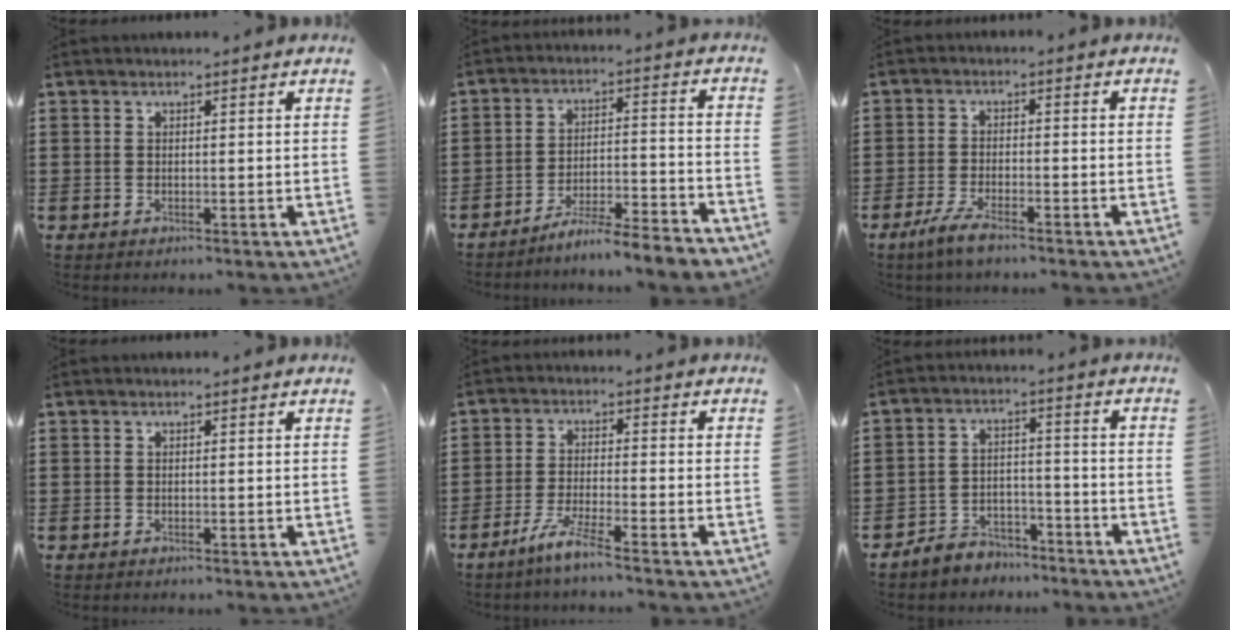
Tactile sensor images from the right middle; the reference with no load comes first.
{"total": 5.9, "force": [-5.8, -0.7, 1.1], "torque": [-0.023, -0.012, -0.115]}
{"total": 3.8, "force": [-2.9, 0.6, 2.4], "torque": [-0.060, -0.005, -0.059]}
{"total": 0.0}
{"total": 4.7, "force": [-3.8, -0.2, 2.8], "torque": [-0.067, -0.013, -0.074]}
{"total": 4.7, "force": [-4.5, 1.2, -0.1], "torque": [-0.005, 0.008, -0.095]}